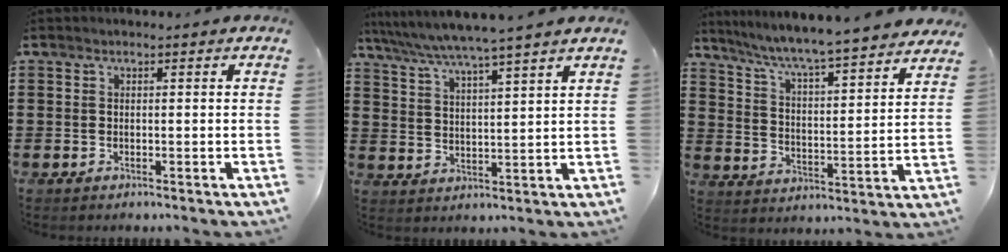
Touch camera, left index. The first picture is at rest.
{"total": 5.6, "force": [4.9, -1.1, 2.3], "torque": [-0.062, -0.031, 0.083]}
{"total": 5.8, "force": [5.2, -0.7, 2.3], "torque": [-0.069, -0.046, 0.082]}